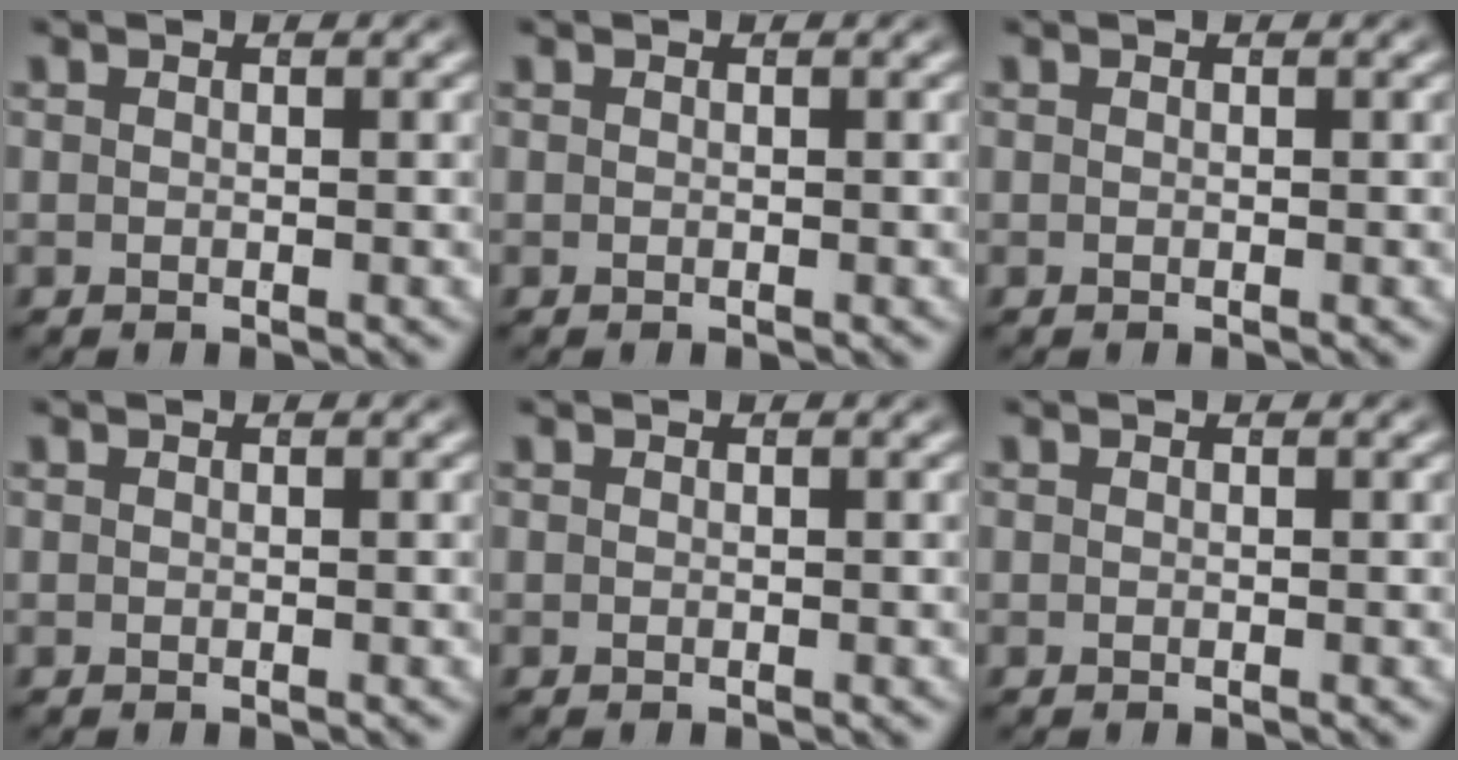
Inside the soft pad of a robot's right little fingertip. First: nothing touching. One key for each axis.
{"total": 0.0}
{"total": 0.0}
{"total": 0.0}
{"total": 0.0}
{"total": 0.0}